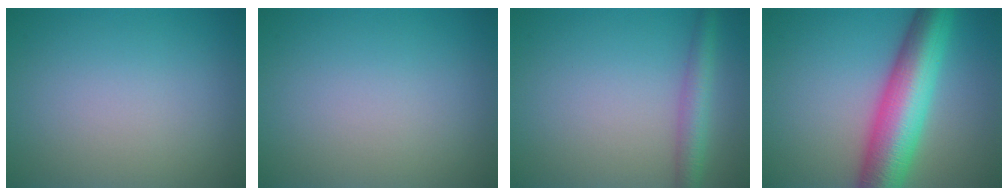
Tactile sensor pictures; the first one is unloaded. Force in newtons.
{"total": 0.0}
{"total": 3.0, "press": 3.0, "slide": 0.1}
{"total": 10.0, "press": 10.0, "slide": 0.2}